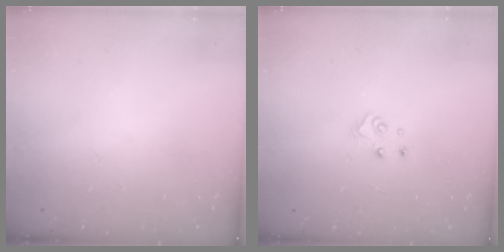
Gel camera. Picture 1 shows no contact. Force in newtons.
{"total": 4.0, "press": 4.0, "slide": 0.2}